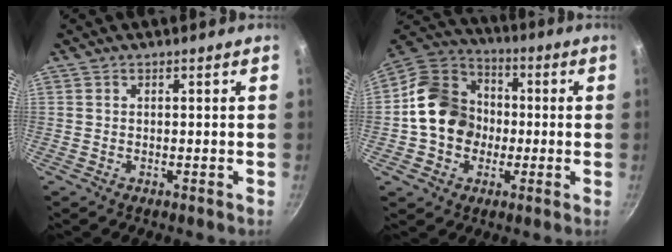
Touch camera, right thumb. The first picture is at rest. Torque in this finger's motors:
{"motor_torque": [0.70, 0.52, 1.11, -0.70, 0.04]}